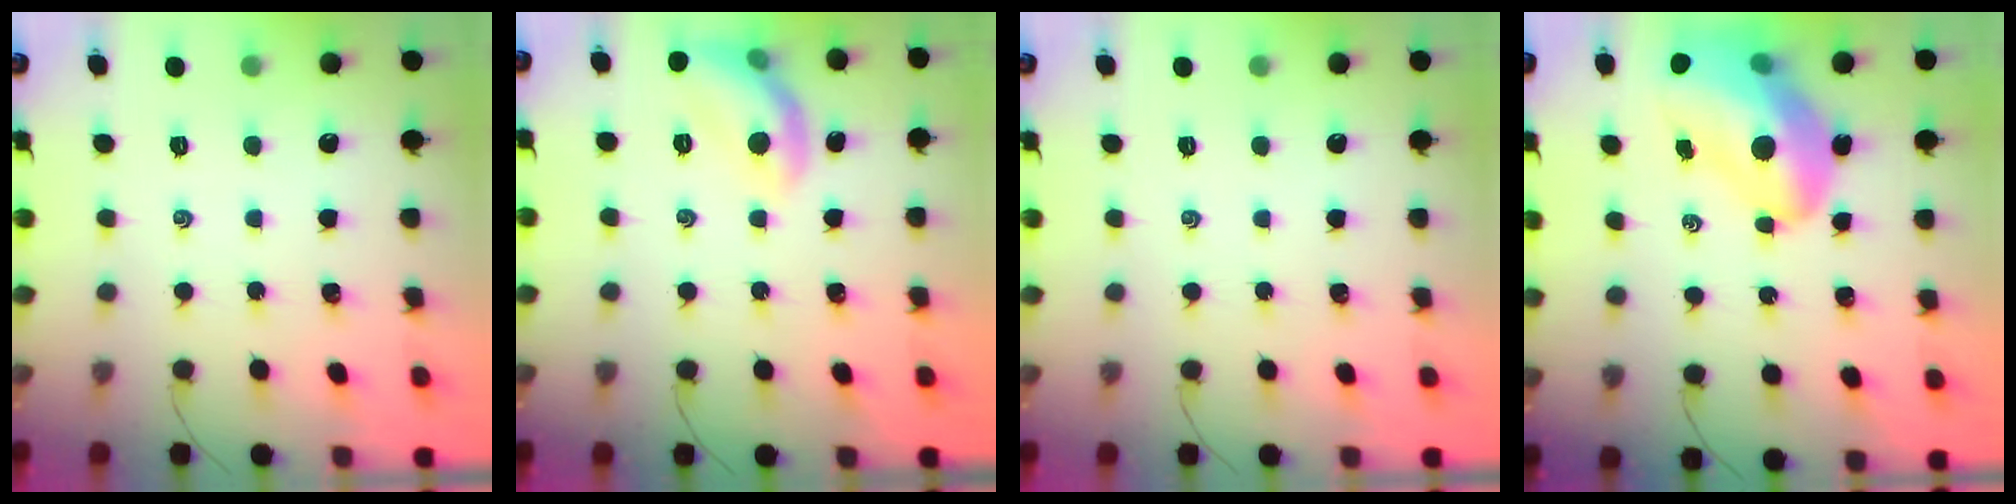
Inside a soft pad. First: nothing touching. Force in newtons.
{"total": 10.0, "press": 9.9, "slide": 1.0}
{"total": 0.0}
{"total": 19.2, "press": 18.4, "slide": 5.3}